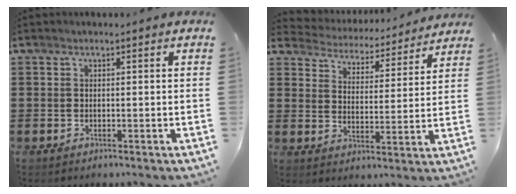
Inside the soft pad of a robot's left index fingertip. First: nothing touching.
{"total": 3.8, "force": [3.8, 0.2, -0.3], "torque": [-0.023, -0.036, 0.058]}